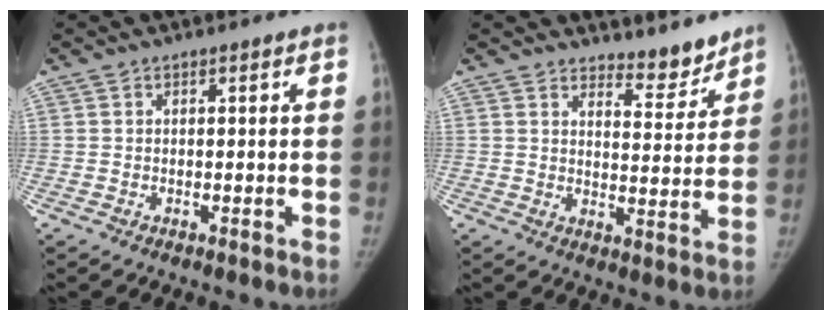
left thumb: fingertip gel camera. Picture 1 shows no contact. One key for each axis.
{"total": 6.1, "fx": 5.7, "fy": 1.7, "fz": 1.3, "tx": 0.007, "ty": -0.056, "tz": 0.089}